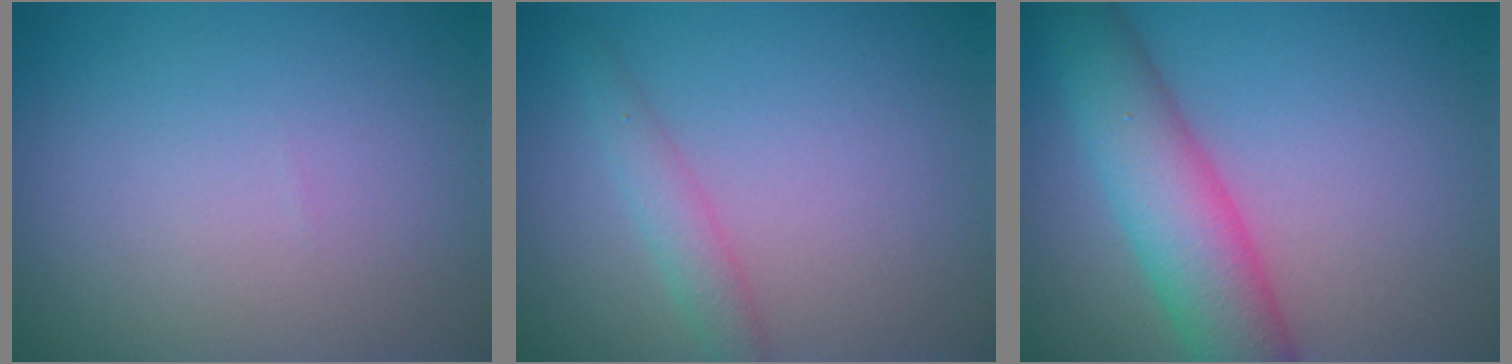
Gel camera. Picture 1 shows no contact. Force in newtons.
{"total": 1.9, "press": 1.9, "slide": 0.1}
{"total": 6.9, "press": 6.9, "slide": 0.2}